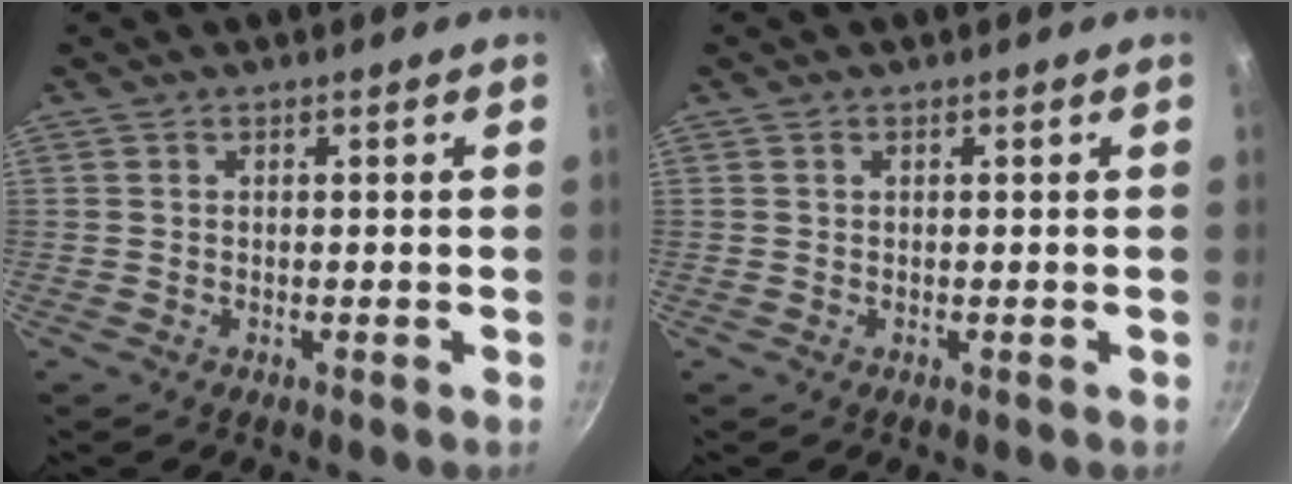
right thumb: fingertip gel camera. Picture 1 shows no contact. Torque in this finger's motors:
{"motor_torque": [-0.08, -0.22, -0.27, -0.14, 0.04]}